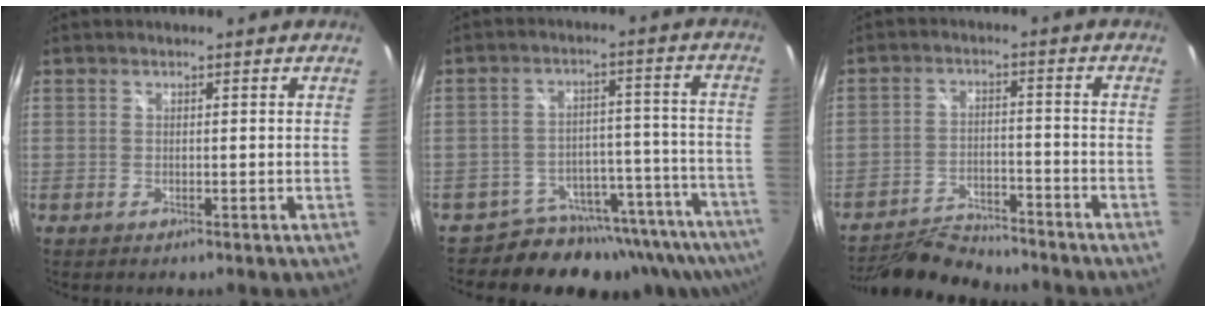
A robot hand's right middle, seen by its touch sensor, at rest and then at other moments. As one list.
[{"total": 17.1, "force": [-15.5, 6.2, 3.3], "torque": [-0.046, 0.031, -0.206]}, {"total": 10.3, "force": [-9.8, 1.8, 2.5], "torque": [-0.074, 0.004, -0.162]}]